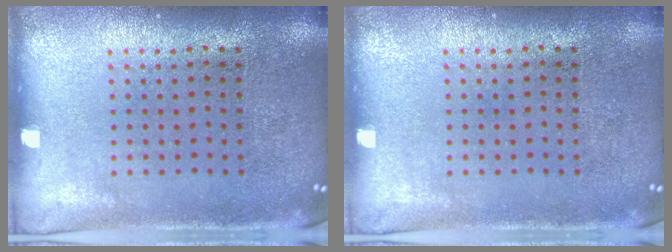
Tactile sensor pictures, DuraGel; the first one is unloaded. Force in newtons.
{"total": 0.0}